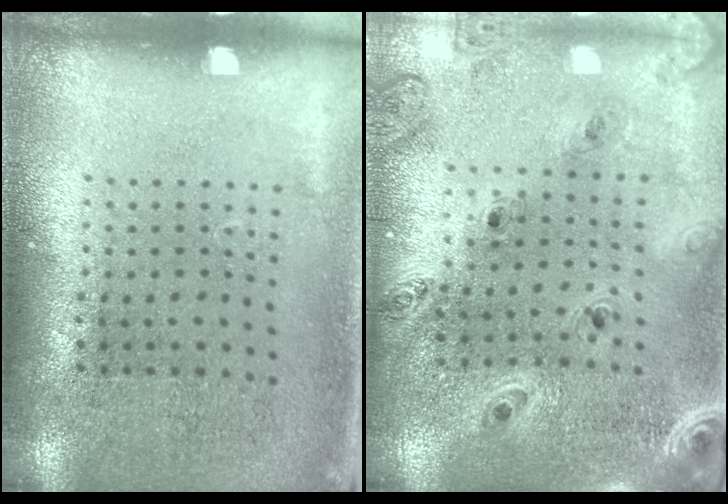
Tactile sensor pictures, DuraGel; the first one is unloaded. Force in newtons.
{"total": 1.3, "press": 1.3, "slide": 0.2}